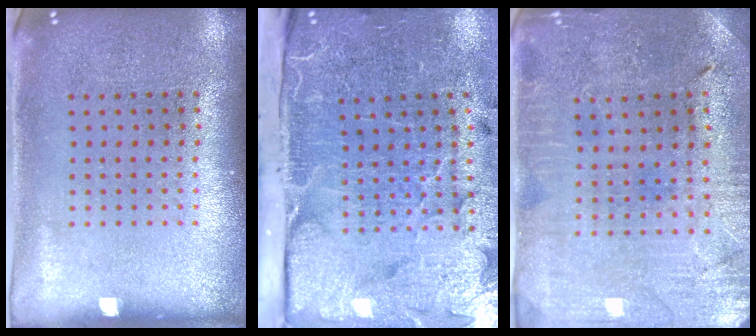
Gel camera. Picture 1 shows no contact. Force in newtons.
{"total": 5.2, "press": 4.0, "slide": 3.3}
{"total": 0.7, "press": 0.6, "slide": 0.3}